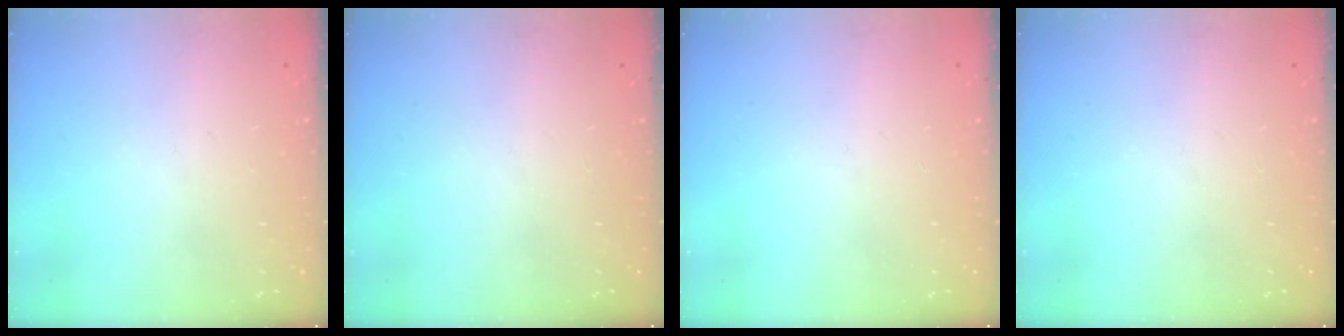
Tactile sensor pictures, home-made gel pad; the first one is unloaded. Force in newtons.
{"total": 0.0}
{"total": 0.0}
{"total": 0.0}